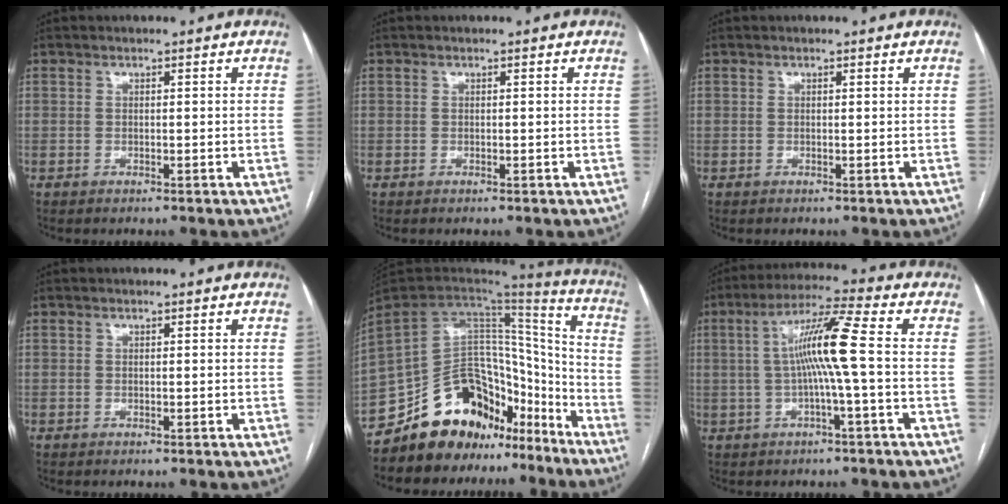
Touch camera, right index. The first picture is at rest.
{"total": 0.0}
{"total": 0.0}
{"total": 0.0}
{"total": 19.5, "force": [-14.9, 10.7, 6.6], "torque": [-0.106, 0.078, -0.237]}
{"total": 9.0, "force": [-0.1, -1.0, 8.9], "torque": [-0.166, 0.015, -0.001]}